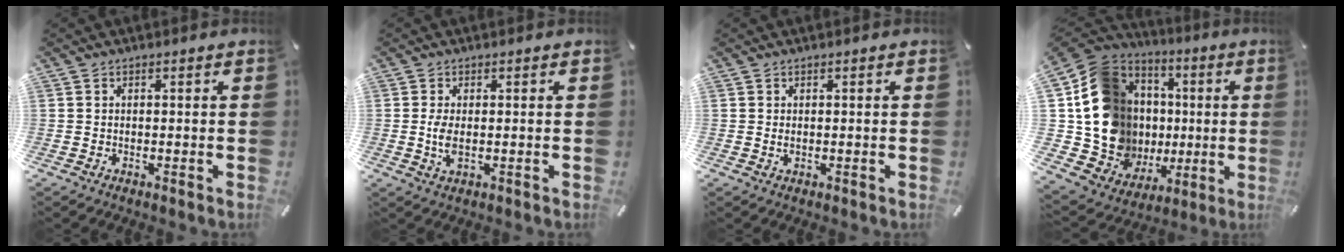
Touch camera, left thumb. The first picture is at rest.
{"total": 4.0, "force": [-0.1, 1.6, 3.6], "torque": [-0.088, -0.006, -0.008]}
{"total": 0.8, "force": [0.0, 0.4, 0.7], "torque": [-0.014, 0.000, 0.000]}
{"total": 17.7, "force": [1.2, 15.8, 8.0], "torque": [-0.169, -0.034, 0.051]}